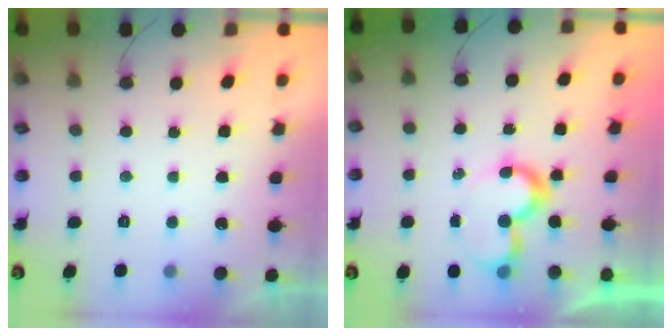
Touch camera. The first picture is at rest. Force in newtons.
{"total": 8.2, "press": 8.2, "slide": 0.1}